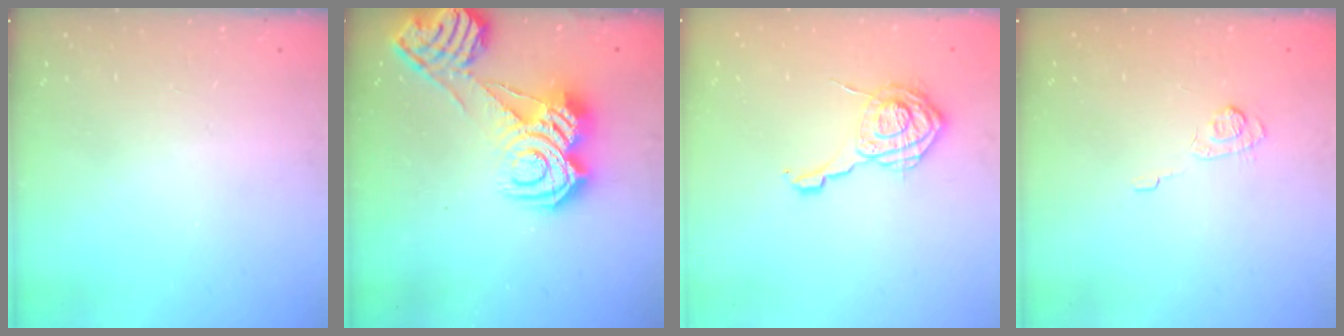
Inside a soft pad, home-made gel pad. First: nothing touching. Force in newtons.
{"total": 12.3, "press": 12.2, "slide": 1.2}
{"total": 12.1, "press": 12.1, "slide": 0.7}
{"total": 8.2, "press": 8.0, "slide": 1.5}